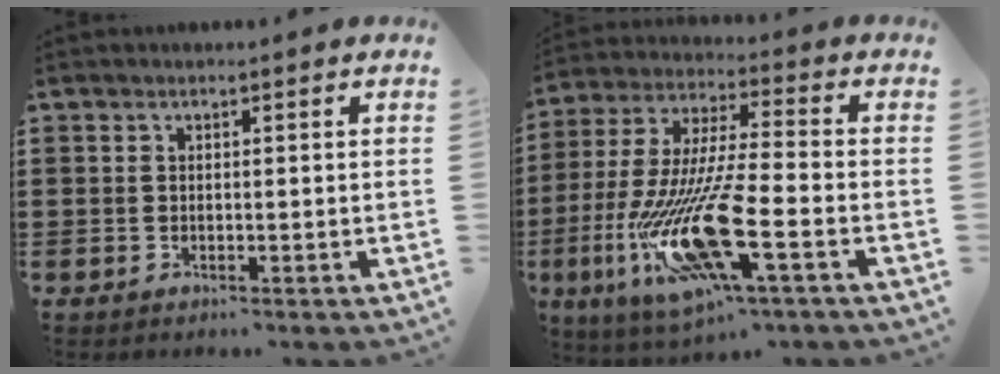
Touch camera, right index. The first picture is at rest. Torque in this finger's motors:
{"motor_torque": [2.14, 0.00, 1.05, 0.21]}